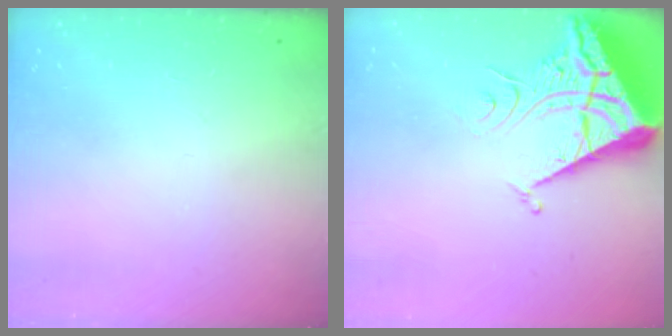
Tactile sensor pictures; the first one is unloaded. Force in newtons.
{"total": 9.6, "press": 9.5, "slide": 1.1}